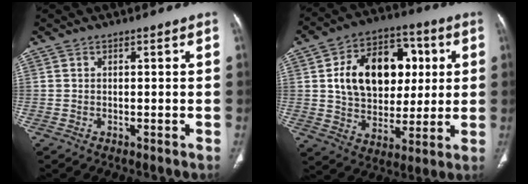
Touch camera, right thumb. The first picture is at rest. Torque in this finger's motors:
{"motor_torque": [0.13, 0.38, 0.48, -0.19, 0.26]}